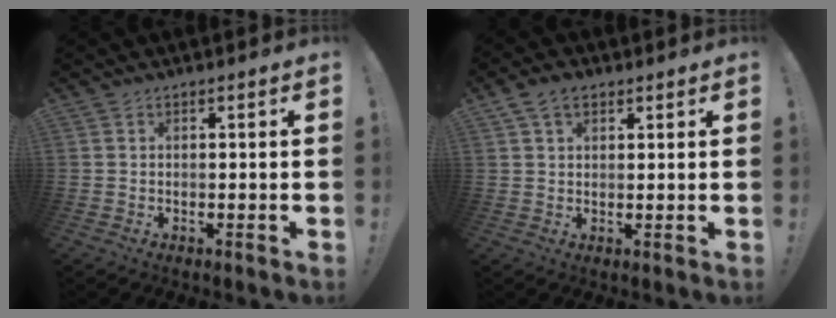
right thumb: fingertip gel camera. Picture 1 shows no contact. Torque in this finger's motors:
{"motor_torque": [0.00, 0.00, 0.00, 0.00, 0.00]}